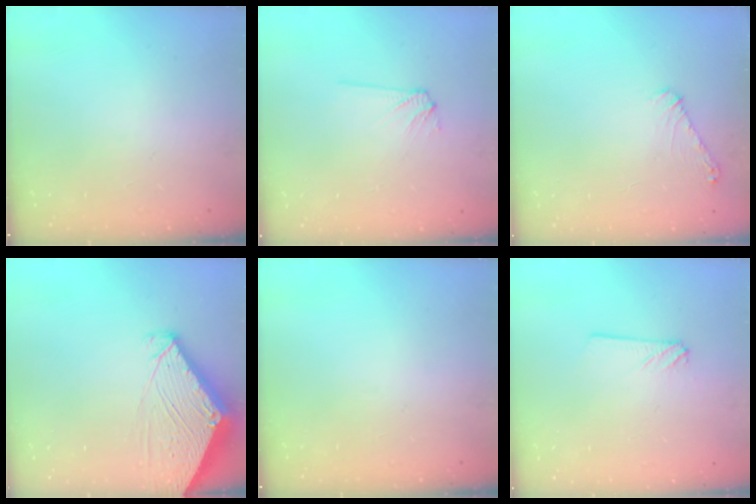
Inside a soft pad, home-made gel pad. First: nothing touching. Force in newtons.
{"total": 4.2, "press": 4.2, "slide": 0.5}
{"total": 6.4, "press": 6.4, "slide": 0.7}
{"total": 4.2, "press": 4.2, "slide": 0.4}
{"total": 0.0}
{"total": 2.4, "press": 2.4, "slide": 0.2}